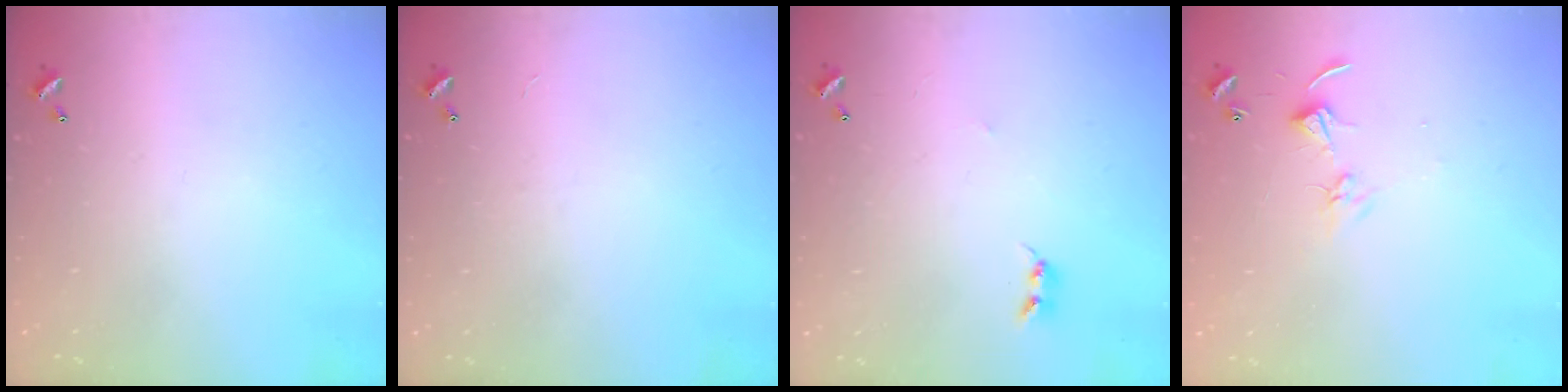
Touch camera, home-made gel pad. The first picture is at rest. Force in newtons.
{"total": 2.4, "press": 2.4, "slide": 0.3}
{"total": 2.2, "press": 2.2, "slide": 0.4}
{"total": 4.2, "press": 4.2, "slide": 0.5}